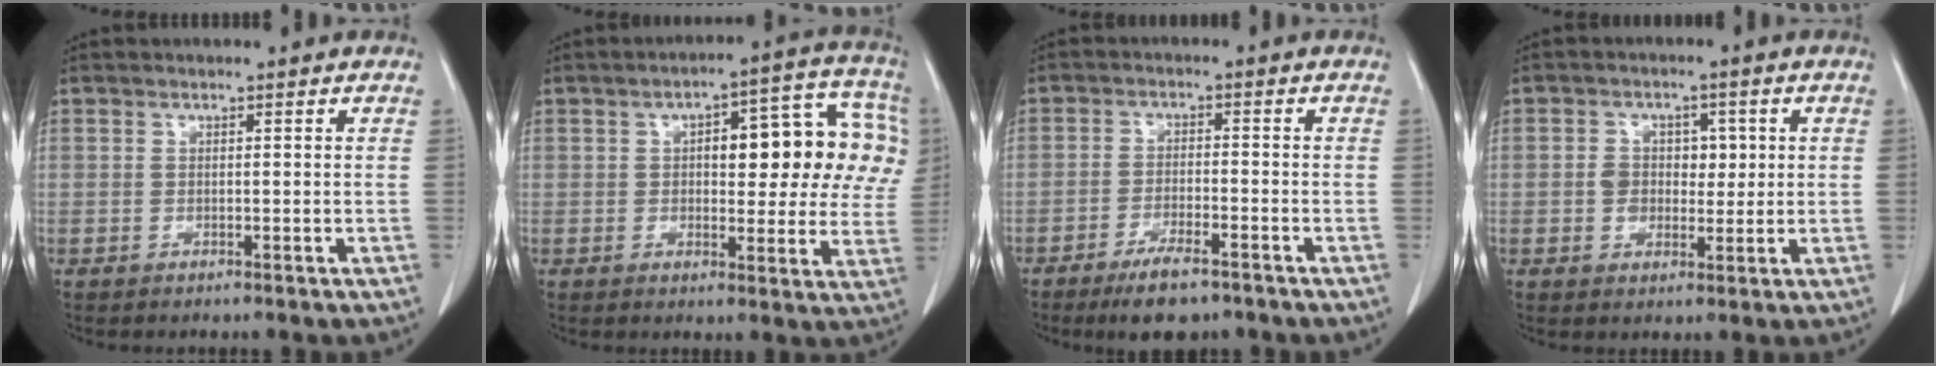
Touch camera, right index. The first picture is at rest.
{"total": 16.3, "force": [3.3, 6.2, 14.7], "torque": [-0.175, 0.044, 0.039]}
{"total": 6.5, "force": [-4.7, 1.8, 4.2], "torque": [-0.074, -0.008, -0.075]}
{"total": 5.0, "force": [0.5, 3.8, 3.1], "torque": [-0.040, 0.014, 0.012]}